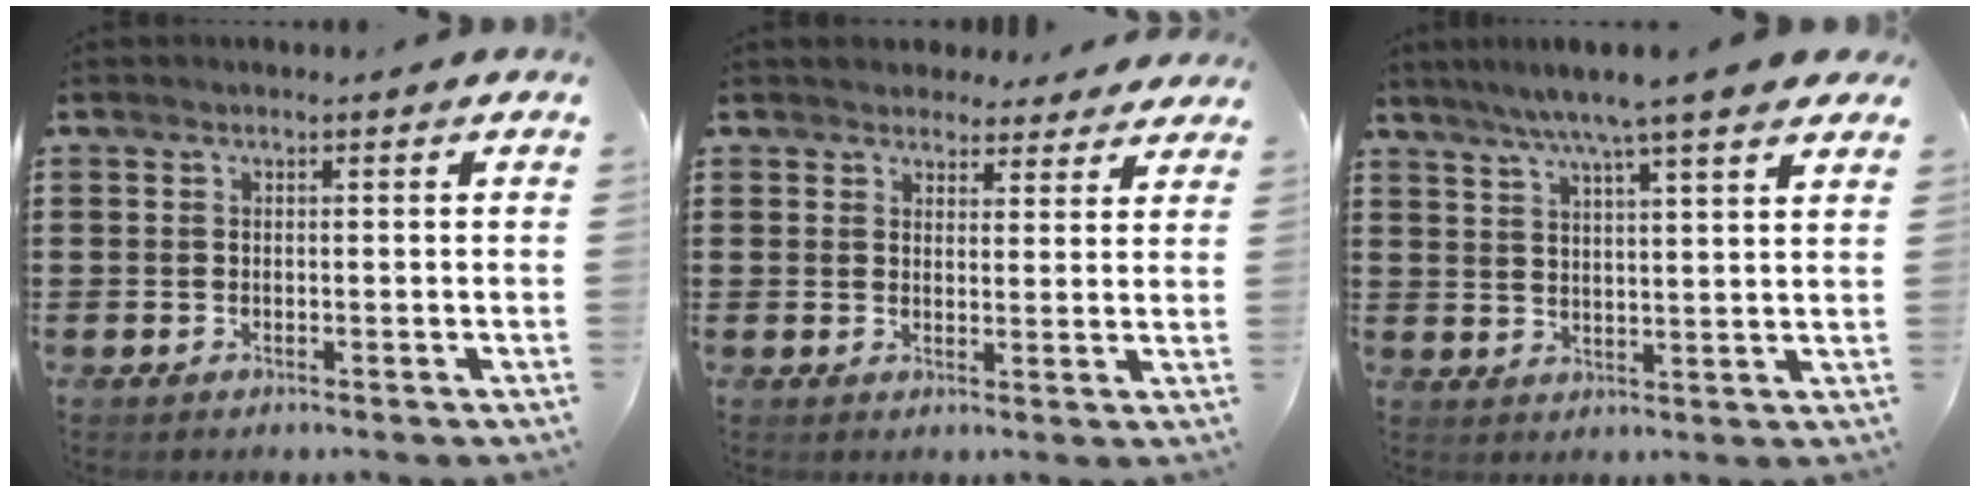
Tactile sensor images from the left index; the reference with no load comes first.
{"total": 3.6, "force": [3.3, 1.3, 0.2], "torque": [-0.017, -0.004, 0.064]}
{"total": 6.3, "force": [5.1, -0.6, 3.7], "torque": [-0.087, -0.016, 0.087]}